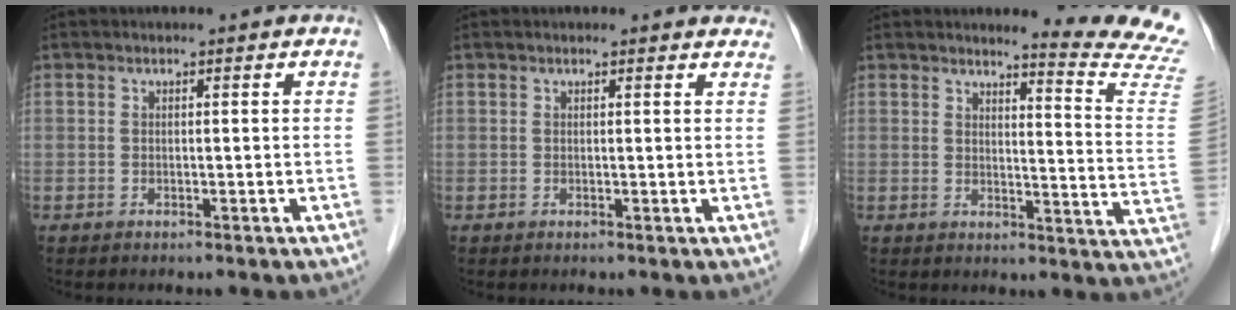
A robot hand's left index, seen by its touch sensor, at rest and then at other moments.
{"total": 4.0, "force": [3.8, 1.1, 0.8], "torque": [-0.002, 0.001, 0.023]}
{"total": 13.9, "force": [13.5, -2.3, 2.2], "torque": [-0.028, -0.146, 0.134]}